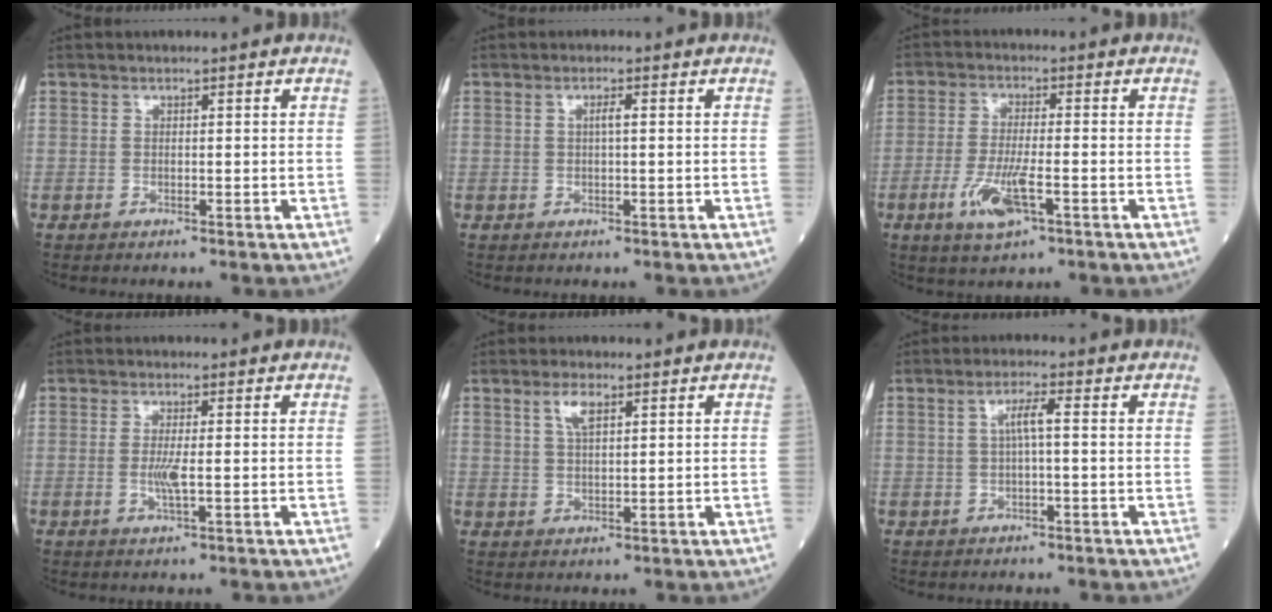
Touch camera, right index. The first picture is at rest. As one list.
[{"total": 1.2, "force": [0.2, 0.0, 1.2], "torque": [-0.023, 0.002, 0.002]}, {"total": 7.2, "force": [-2.9, 1.4, 6.4], "torque": [-0.134, -0.013, -0.051]}, {"total": 2.8, "force": [-0.3, 0.1, 2.8], "torque": [-0.060, -0.004, -0.006]}, {"total": 3.3, "force": [1.7, 0.9, 2.7], "torque": [-0.057, 0.003, 0.035]}, {"total": 3.0, "force": [0.3, 0.2, 2.9], "torque": [-0.056, 0.006, 0.006]}]